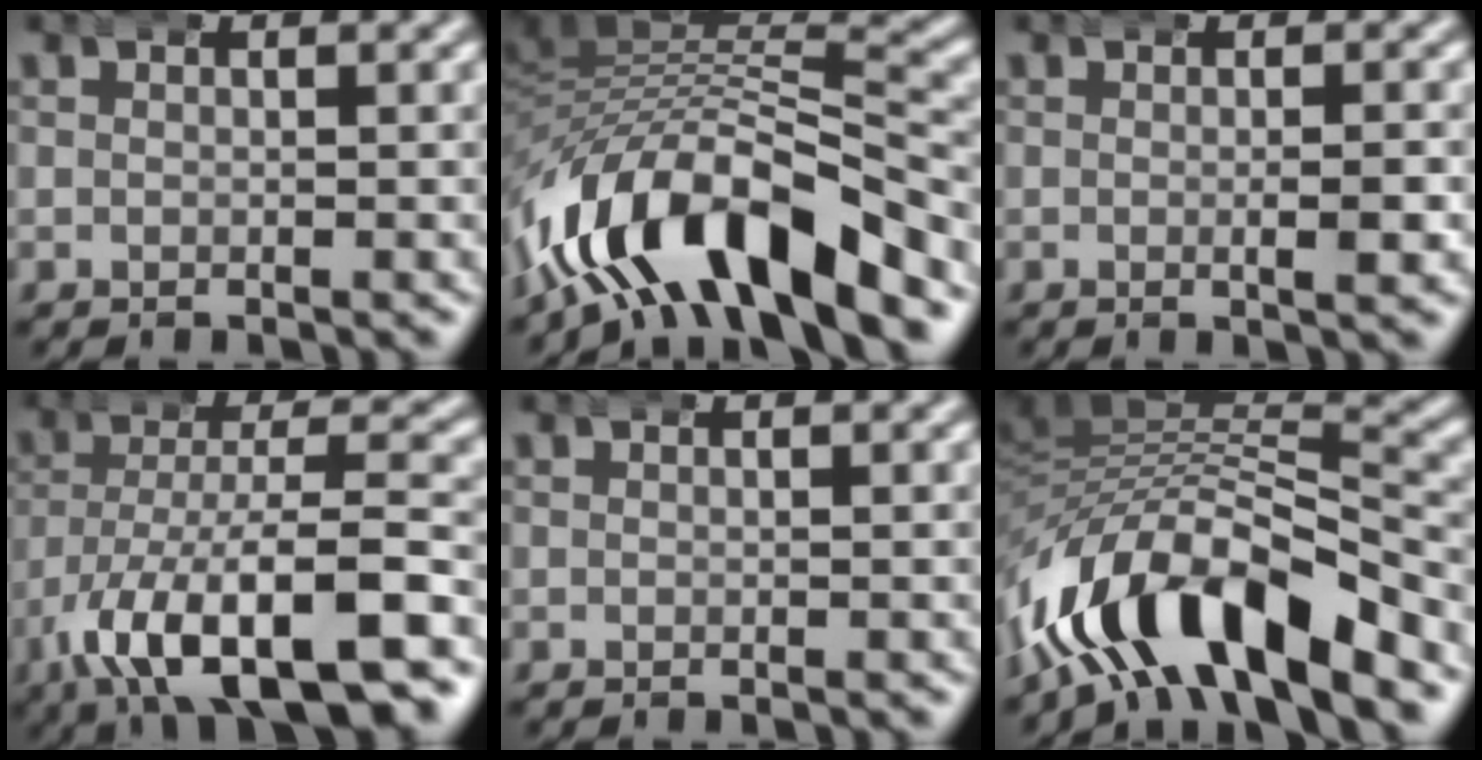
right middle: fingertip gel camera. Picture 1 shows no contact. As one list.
[{"total": 12.5, "force": [-6.3, 7.0, 8.3], "torque": [-0.163, -0.035, -0.087]}, {"total": 2.0, "force": [-0.2, 0.4, 2.0], "torque": [-0.031, 0.002, -0.008]}, {"total": 12.4, "force": [-6.2, 5.7, 9.0], "torque": [-0.168, -0.037, -0.074]}, {"total": 0.0}, {"total": 12.3, "force": [-5.7, 7.1, 8.3], "torque": [-0.163, -0.036, -0.079]}]